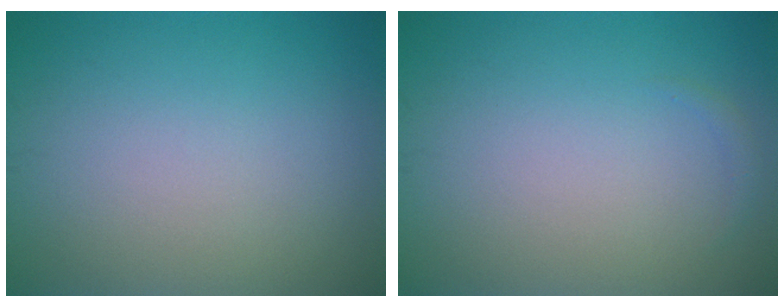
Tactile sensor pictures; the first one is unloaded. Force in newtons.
{"total": 0.5, "press": 0.5, "slide": 0.1}